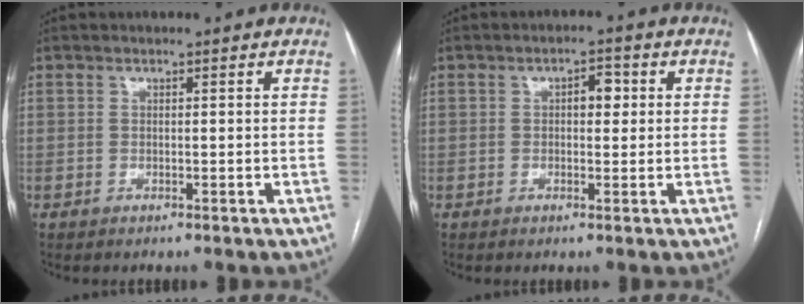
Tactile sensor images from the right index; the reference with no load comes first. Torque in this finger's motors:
{"motor_torque": [0.04, 0.04, 0.03, 0.03]}